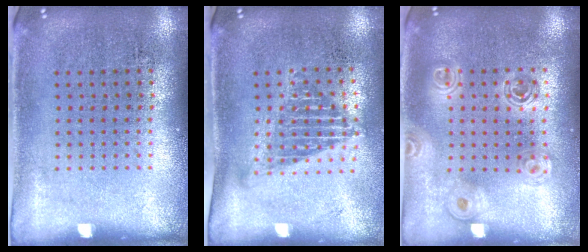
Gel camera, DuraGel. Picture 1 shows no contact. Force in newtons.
{"total": 1.4, "press": 1.1, "slide": 0.8}
{"total": 1.7, "press": 1.5, "slide": 0.7}